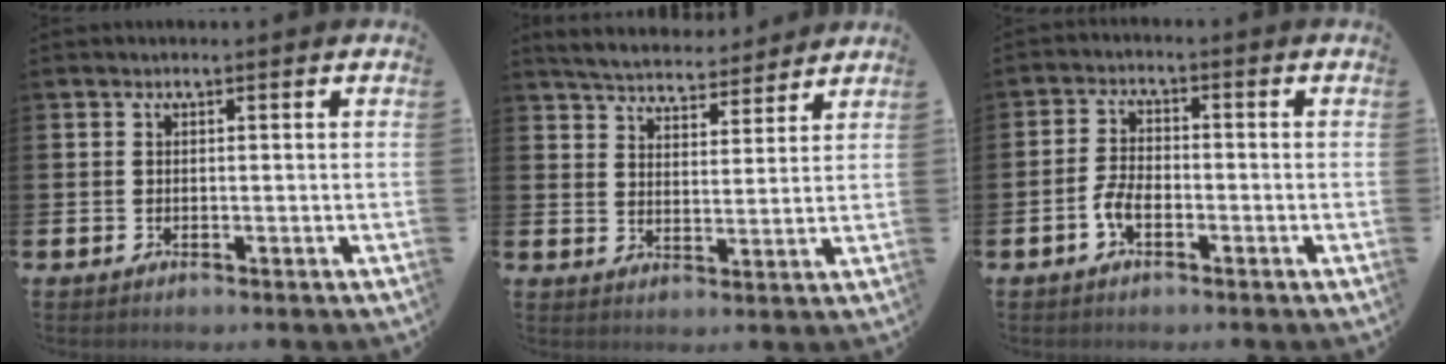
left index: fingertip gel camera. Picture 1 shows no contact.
{"total": 5.2, "force": [5.1, 0.9, 0.5], "torque": [-0.025, -0.033, 0.088]}
{"total": 3.3, "force": [-1.5, 1.7, 2.4], "torque": [-0.045, 0.001, -0.031]}